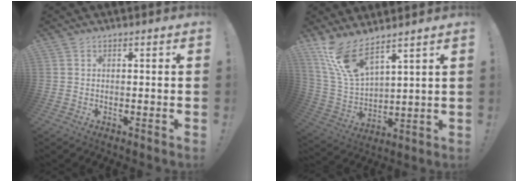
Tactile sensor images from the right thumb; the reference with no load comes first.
{"total": 12.4, "force": [9.4, 3.9, 7.1], "torque": [-0.154, -0.052, 0.179]}